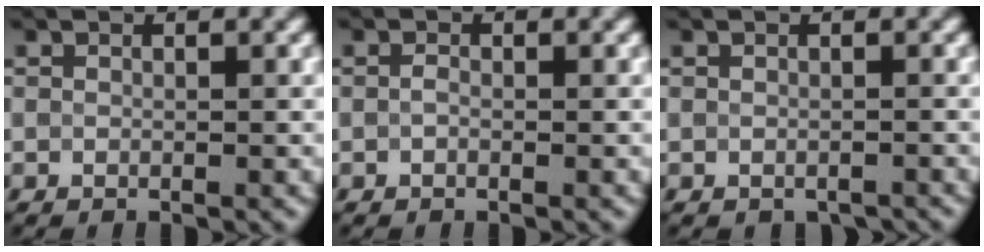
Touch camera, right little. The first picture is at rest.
{"total": 0.6, "force": [-0.1, 0.4, 0.5], "torque": [-0.014, 0.002, -0.003]}
{"total": 0.7, "force": [-0.6, 0.3, 0.2], "torque": [-0.003, -0.007, -0.009]}